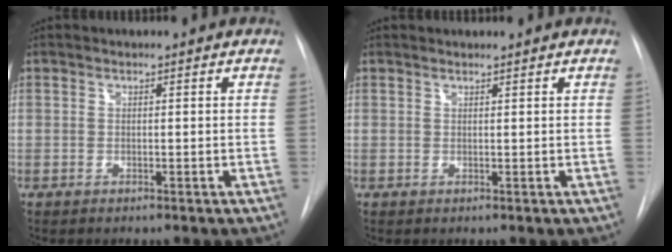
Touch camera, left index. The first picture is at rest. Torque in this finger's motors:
{"motor_torque": [0.12, -0.17, -0.12, 0.01]}